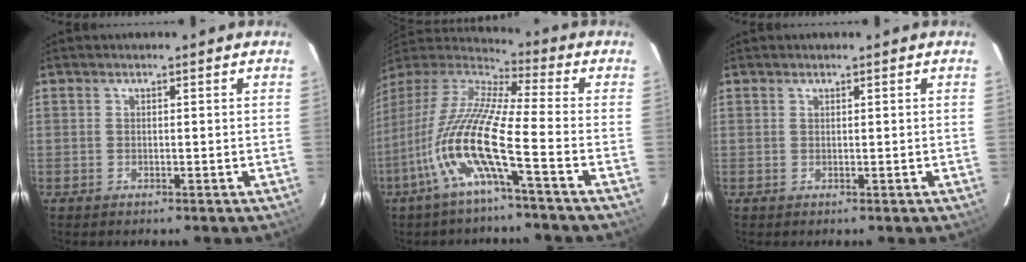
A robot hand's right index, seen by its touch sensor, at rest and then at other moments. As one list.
[{"total": 15.6, "force": [-6.1, 1.2, 14.3], "torque": [-0.270, -0.015, -0.129]}, {"total": 0.0}]